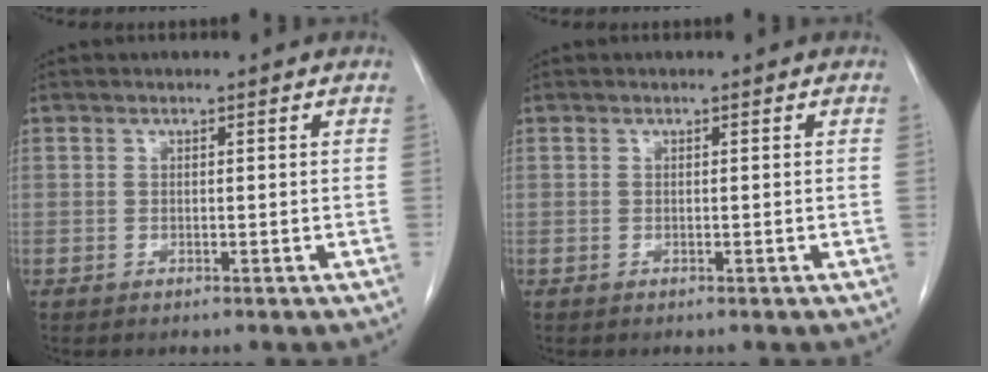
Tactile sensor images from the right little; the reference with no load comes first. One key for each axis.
{"total": 0.0}